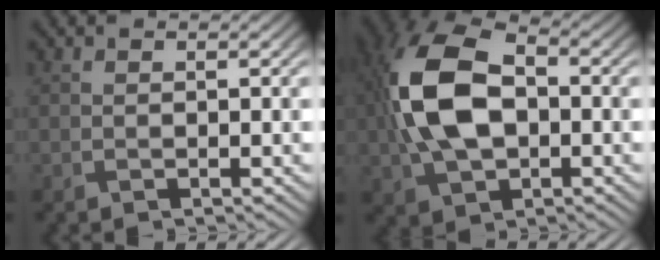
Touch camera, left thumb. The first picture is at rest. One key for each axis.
{"total": 12.9, "fx": 0.1, "fy": 8.0, "fz": 10.1, "tx": -0.244, "ty": 0.013, "tz": -0.004}